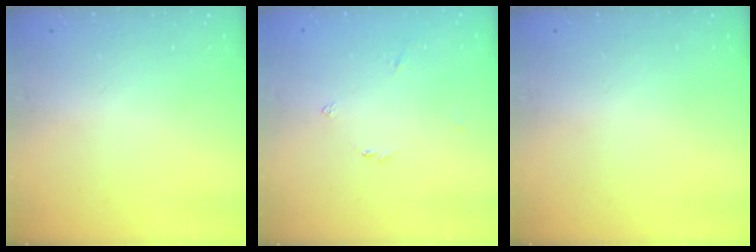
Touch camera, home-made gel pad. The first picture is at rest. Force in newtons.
{"total": 2.5, "press": 2.4, "slide": 0.5}
{"total": 0.0}